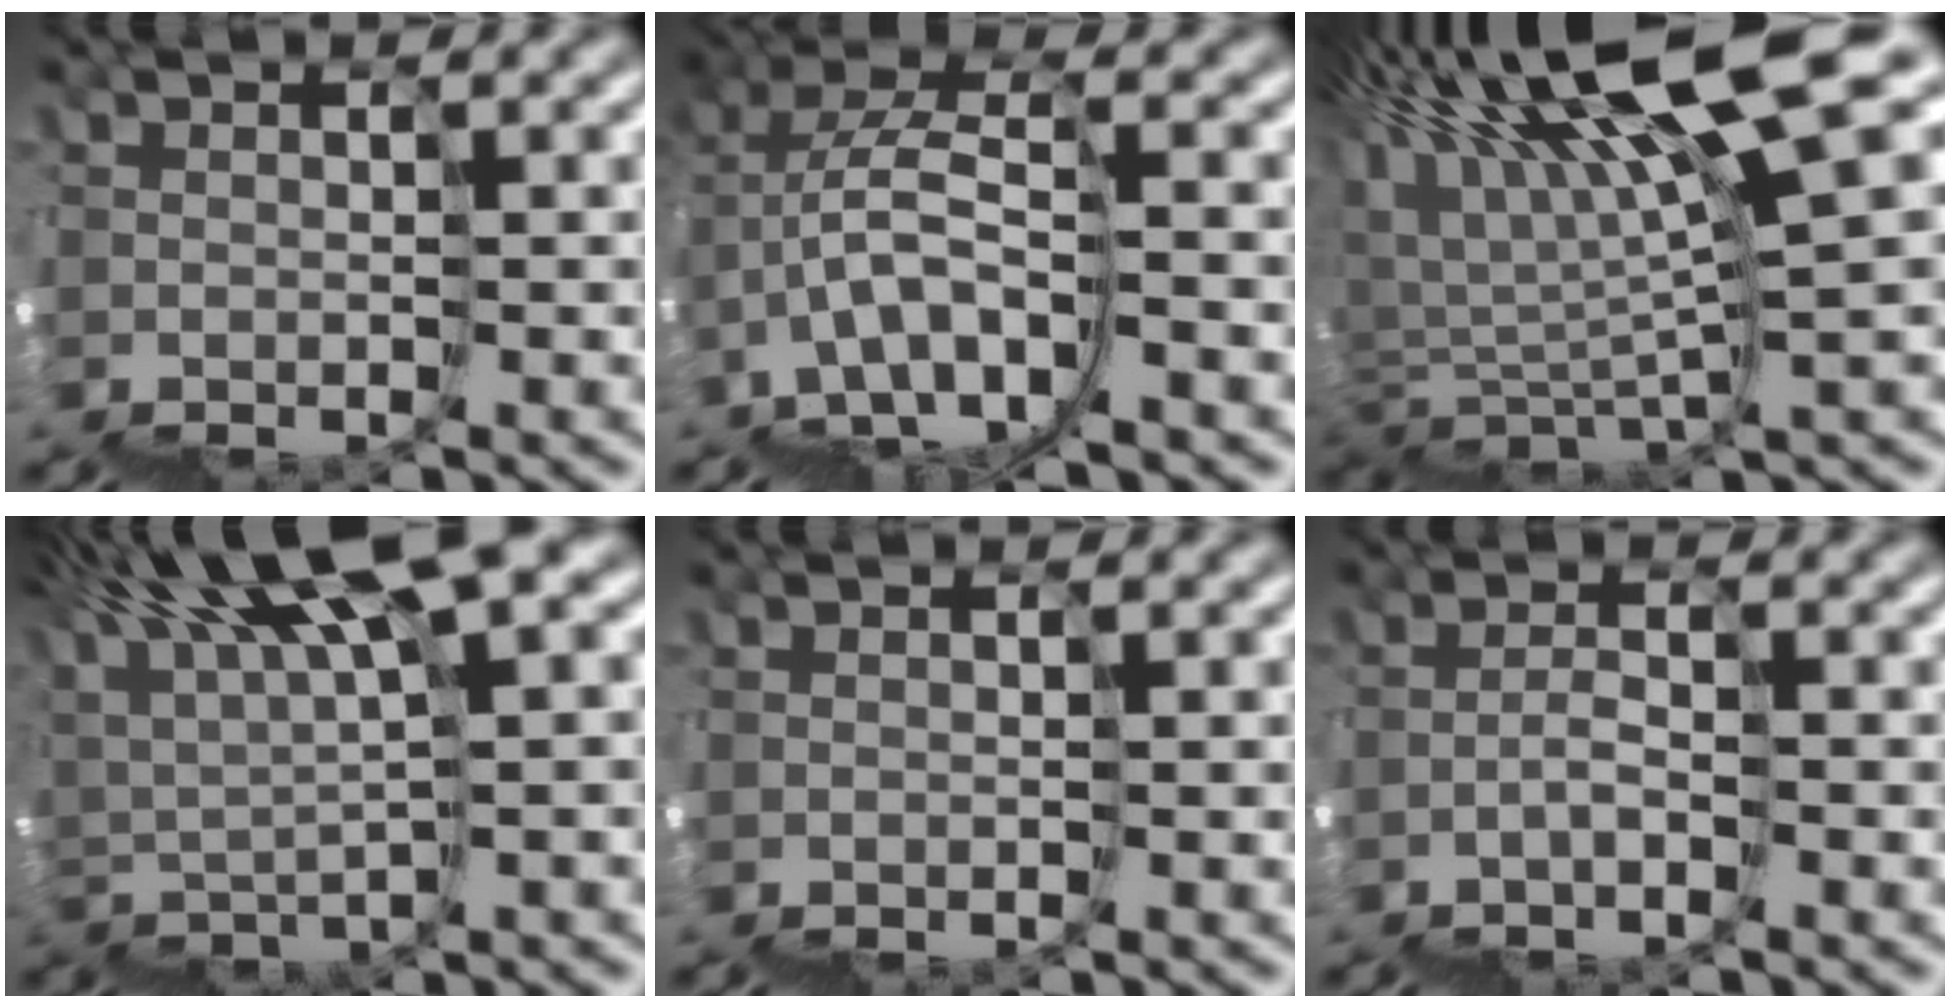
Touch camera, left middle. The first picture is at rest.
{"total": 2.9, "force": [-0.2, 0.8, 2.8], "torque": [-0.062, 0.057, -0.021]}
{"total": 9.7, "force": [7.4, -0.8, 6.2], "torque": [-0.117, 0.053, 0.129]}
{"total": 9.7, "force": [7.8, 0.5, 5.7], "torque": [-0.115, 0.047, 0.136]}
{"total": 0.0}
{"total": 3.1, "force": [0.3, -1.7, -2.7], "torque": [0.041, 0.021, -0.004]}